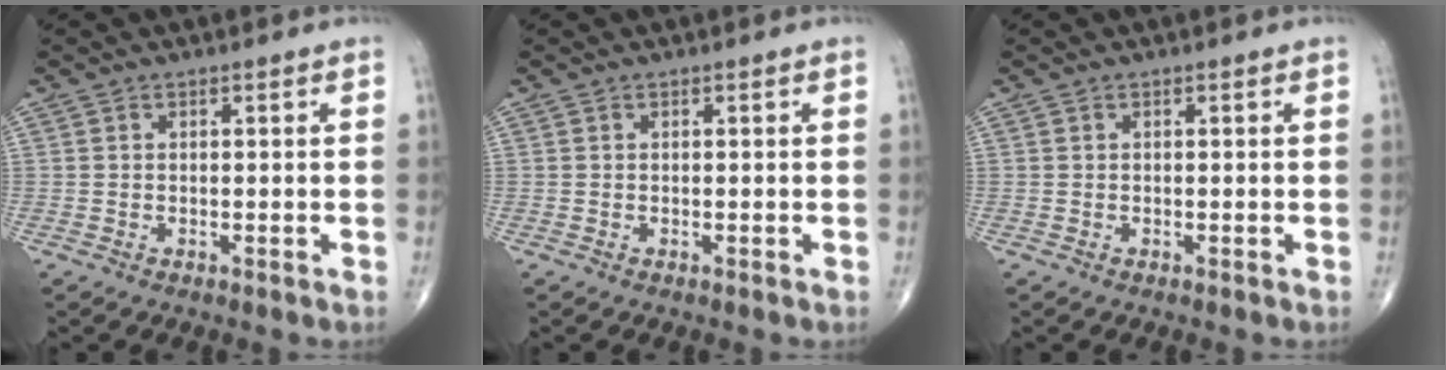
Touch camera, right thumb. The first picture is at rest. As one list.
[{"total": 0.0}, {"total": 0.0}]